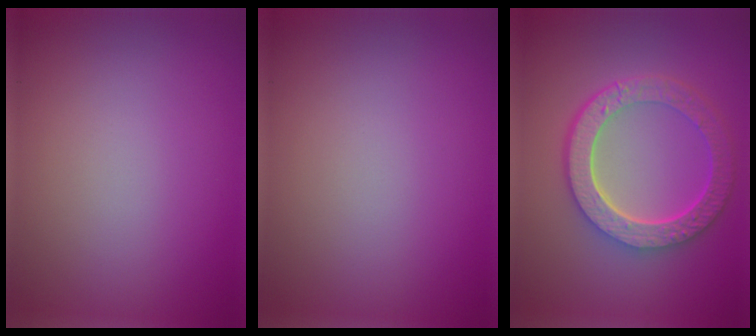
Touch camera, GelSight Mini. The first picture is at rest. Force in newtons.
{"total": 0.0}
{"total": 6.7, "press": 5.0, "slide": 4.5}